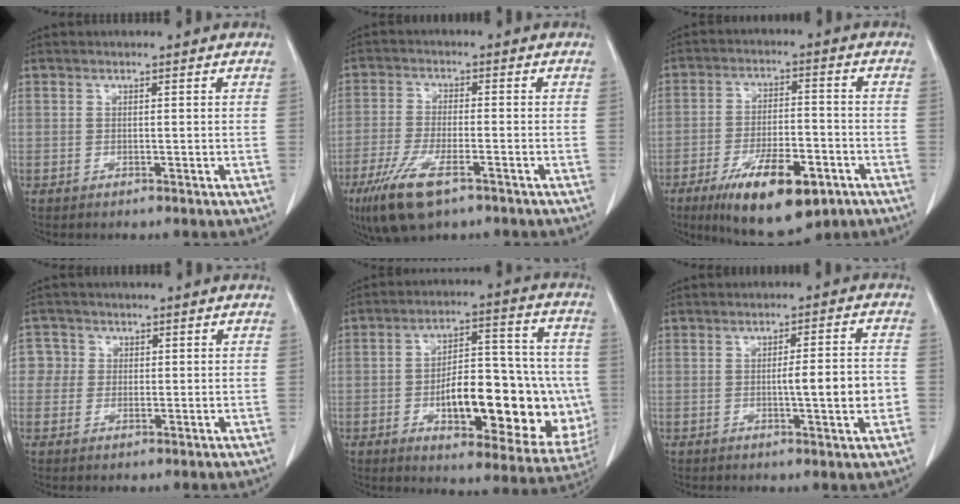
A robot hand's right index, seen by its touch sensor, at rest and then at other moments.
{"total": 9.5, "force": [-5.6, 2.5, 7.2], "torque": [-0.145, -0.021, -0.097]}
{"total": 14.2, "force": [-7.6, 4.7, 11.0], "torque": [-0.189, -0.012, -0.115]}
{"total": 3.0, "force": [0.5, 3.0, -0.1], "torque": [0.019, 0.010, 0.006]}
{"total": 21.9, "force": [-4.0, 8.2, 20.0], "torque": [-0.230, 0.028, -0.034]}
{"total": 6.5, "force": [-1.1, 0.4, 6.4], "torque": [-0.092, 0.004, -0.014]}